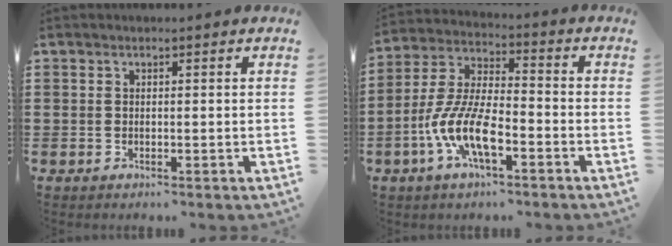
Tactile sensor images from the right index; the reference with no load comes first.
{"total": 9.7, "force": [-4.5, 3.2, 8.0], "torque": [-0.194, -0.012, -0.089]}